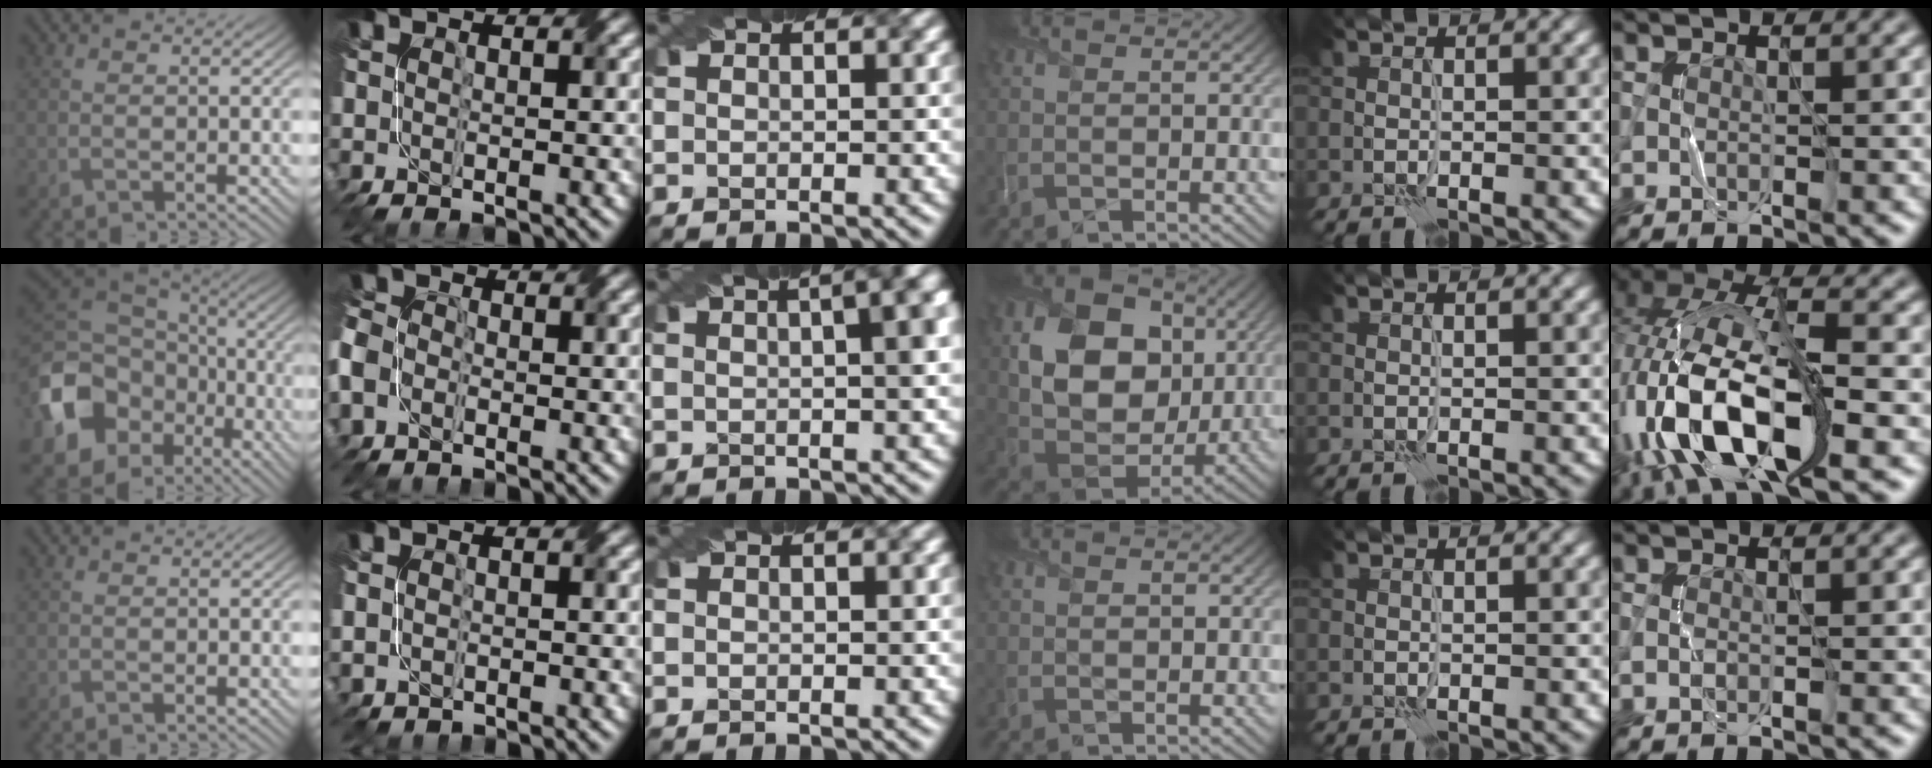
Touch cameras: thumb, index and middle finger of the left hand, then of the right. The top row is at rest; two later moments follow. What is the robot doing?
{"motion": "fold", "object": "netting"}